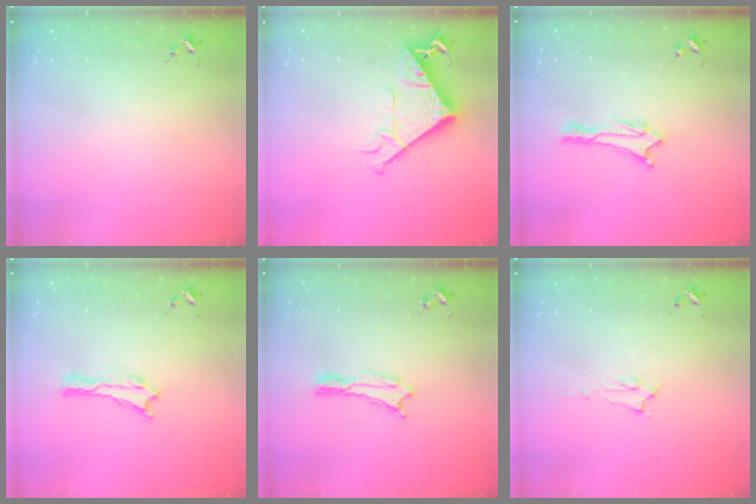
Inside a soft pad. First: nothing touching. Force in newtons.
{"total": 8.0, "press": 7.9, "slide": 0.8}
{"total": 1.3, "press": 1.3, "slide": 0.1}
{"total": 0.0}
{"total": 0.0}
{"total": 2.0, "press": 2.0, "slide": 0.2}